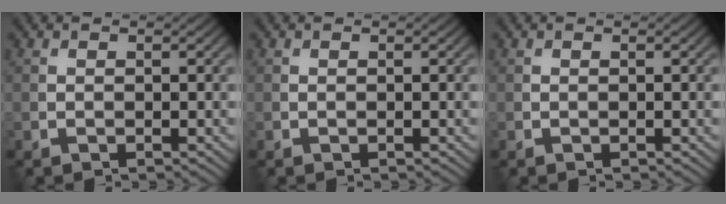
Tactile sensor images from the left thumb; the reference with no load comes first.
{"total": 0.0}
{"total": 0.0}